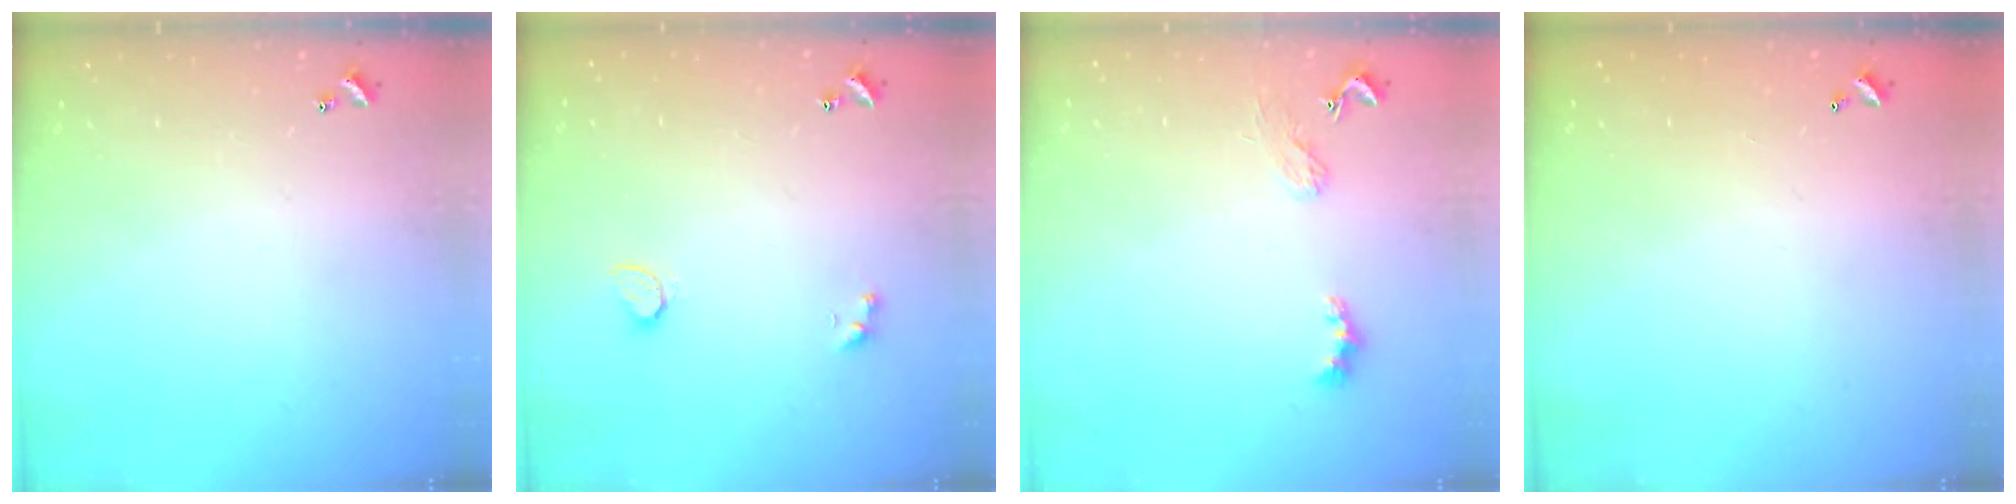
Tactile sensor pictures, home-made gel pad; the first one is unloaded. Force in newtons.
{"total": 2.3, "press": 2.3, "slide": 0.5}
{"total": 2.4, "press": 2.3, "slide": 0.5}
{"total": 2.9, "press": 2.9, "slide": 0.1}